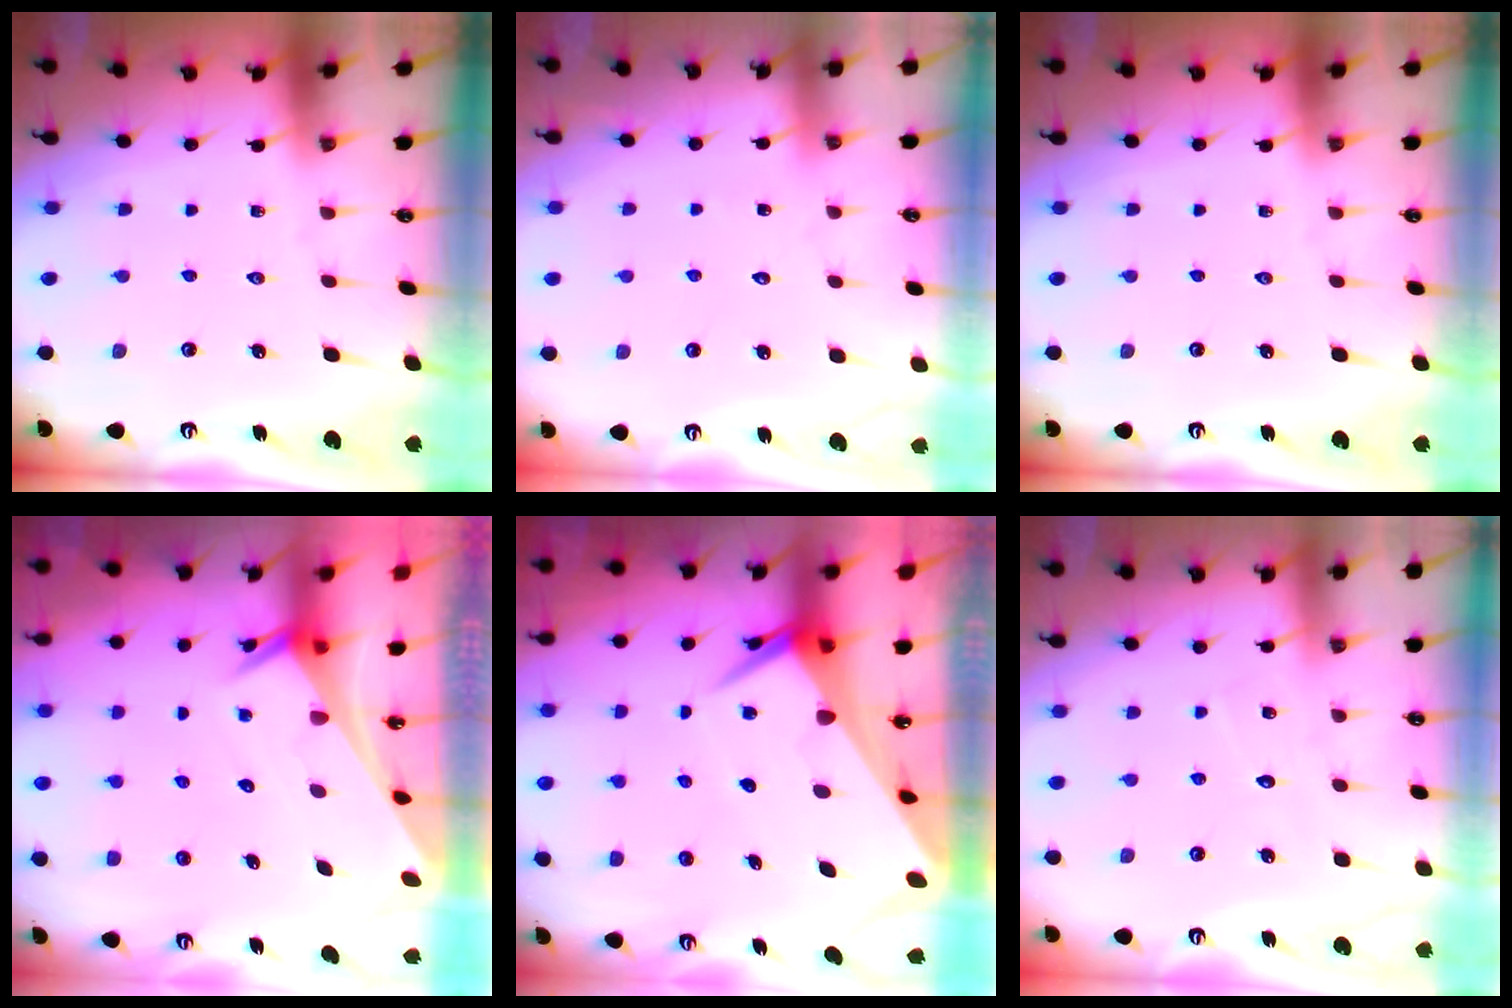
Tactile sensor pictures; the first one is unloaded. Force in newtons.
{"total": 3.4, "press": 3.4, "slide": 0.4}
{"total": 0.0}
{"total": 2.4, "press": 2.4, "slide": 0.2}
{"total": 9.3, "press": 9.3, "slide": 0.6}
{"total": 4.9, "press": 4.8, "slide": 0.4}